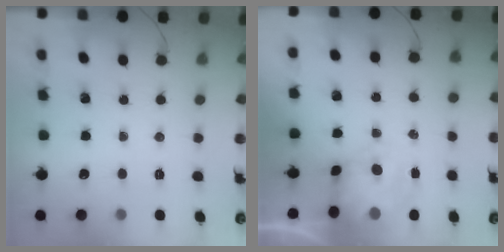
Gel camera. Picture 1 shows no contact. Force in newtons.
{"total": 7.4, "press": 7.2, "slide": 1.7}